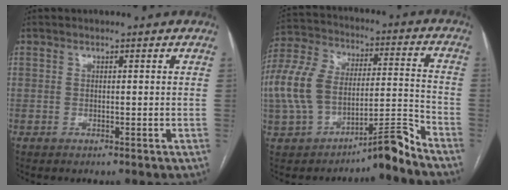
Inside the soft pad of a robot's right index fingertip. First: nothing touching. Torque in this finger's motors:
{"motor_torque": [0.96, -0.13, 0.35, 0.15]}